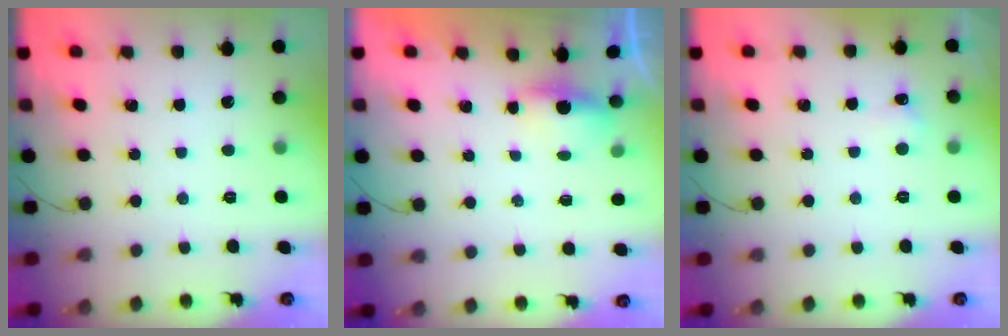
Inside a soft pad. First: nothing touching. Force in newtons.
{"total": 3.3, "press": 3.1, "slide": 1.1}
{"total": 3.6, "press": 3.5, "slide": 1.0}